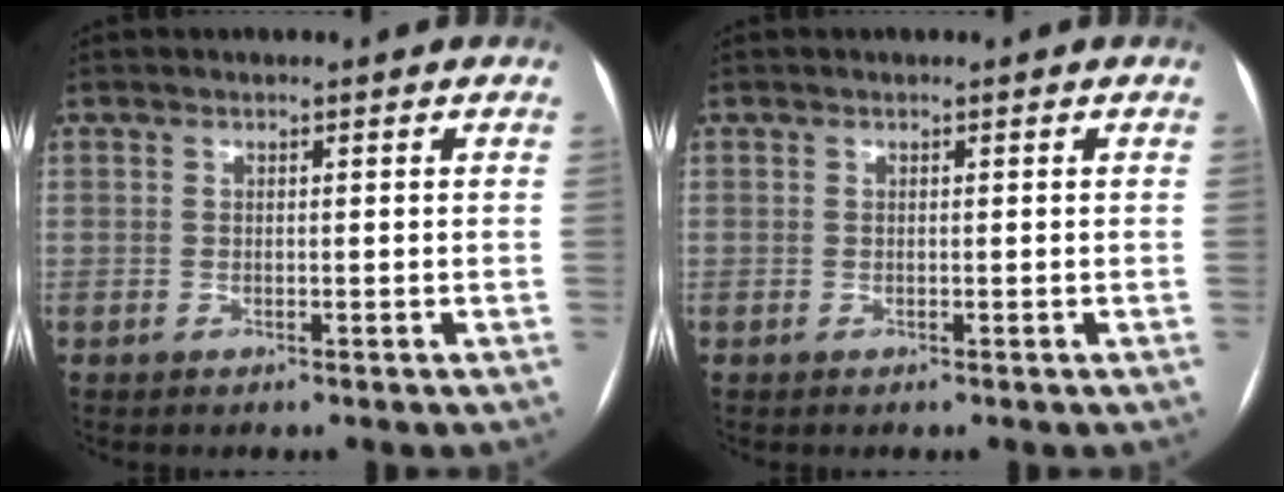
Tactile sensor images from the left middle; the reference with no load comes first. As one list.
[{"total": 0.0}]